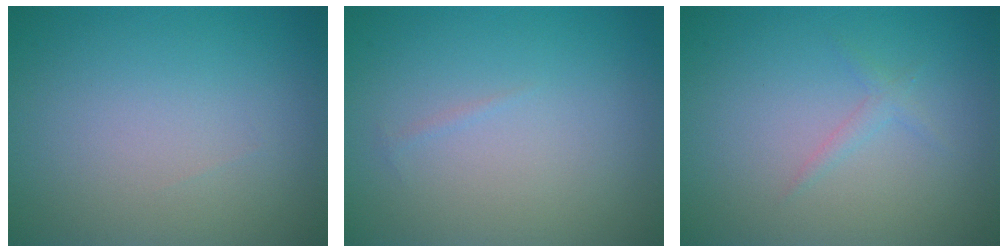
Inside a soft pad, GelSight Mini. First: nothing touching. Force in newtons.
{"total": 0.8, "press": 0.8, "slide": 0.2}
{"total": 1.0, "press": 1.0, "slide": 0.0}